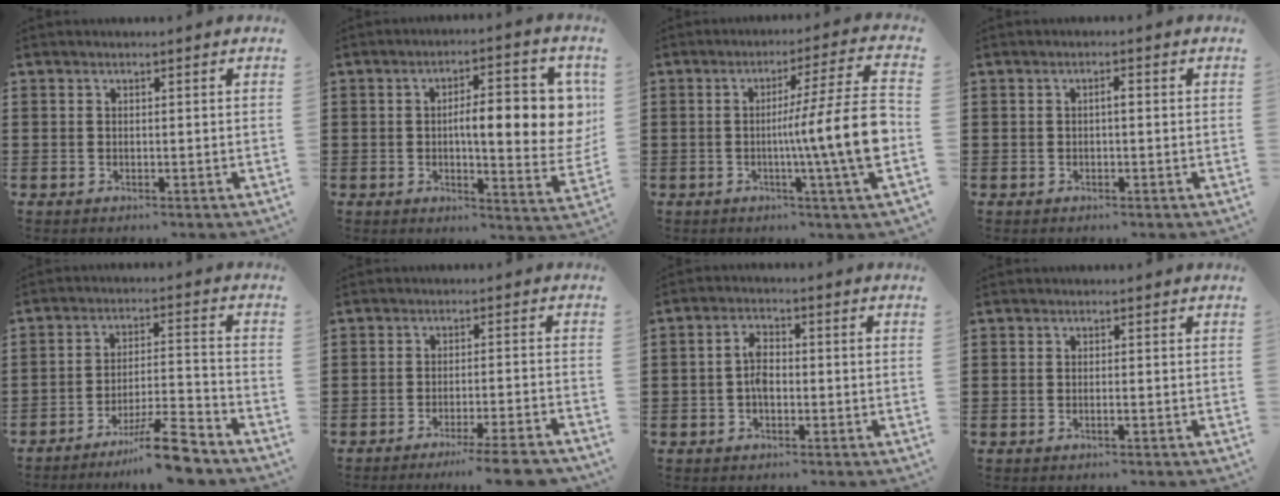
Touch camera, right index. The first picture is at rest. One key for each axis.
{"total": 11.0, "fx": 1.1, "fy": 3.4, "fz": 10.4, "tx": -0.147, "ty": -0.004, "tz": 0.010}
{"total": 13.3, "fx": -2.1, "fy": 0.3, "fz": 13.2, "tx": -0.194, "ty": -0.018, "tz": -0.046}
{"total": 1.1, "fx": -0.2, "fy": 0.2, "fz": 1.0, "tx": -0.020, "ty": -0.001, "tz": -0.003}
{"total": 9.6, "fx": -7.6, "fy": 0.6, "fz": 5.8, "tx": -0.092, "ty": 0.014, "tz": -0.141}
{"total": 5.0, "fx": -4.2, "fy": -0.6, "fz": 2.6, "tx": -0.039, "ty": -0.015, "tz": -0.078}
{"total": 4.1, "fx": -0.6, "fy": 1.8, "fz": 3.7, "tx": -0.081, "ty": 0.002, "tz": -0.017}
{"total": 0.7, "fx": -0.3, "fy": 0.0, "fz": 0.6, "tx": -0.011, "ty": -0.004, "tz": -0.005}